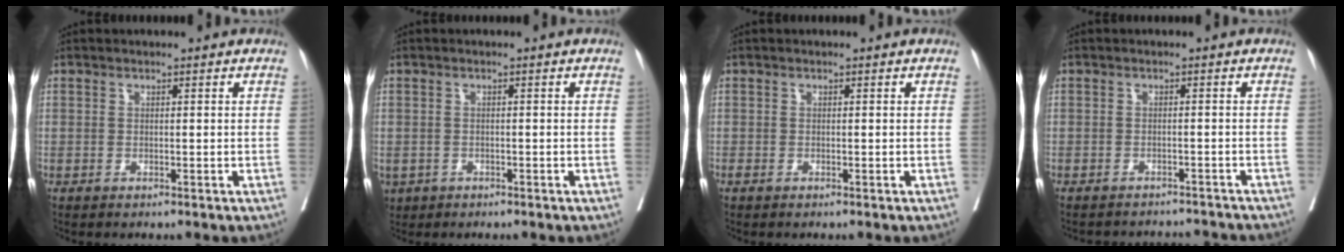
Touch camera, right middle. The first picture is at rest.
{"total": 4.2, "force": [-2.3, 3.1, 1.6], "torque": [-0.044, -0.003, -0.033]}
{"total": 0.0}
{"total": 9.4, "force": [-9.1, 1.3, 1.5], "torque": [-0.021, 0.010, -0.104]}